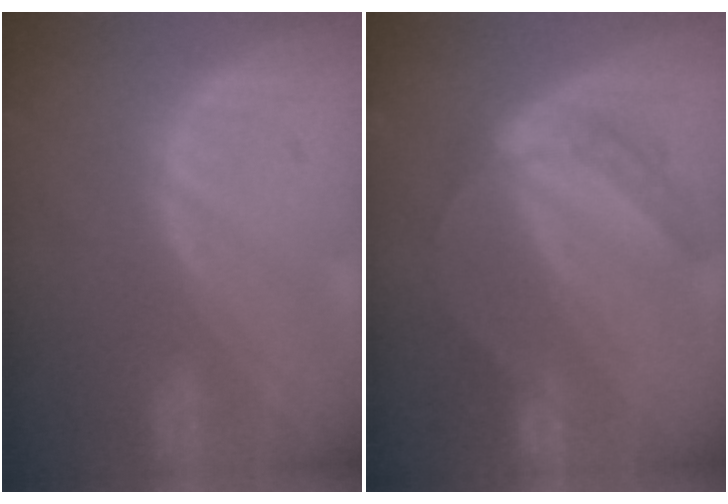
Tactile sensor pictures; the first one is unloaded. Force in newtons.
{"total": 6.2, "press": 5.2, "slide": 3.3}